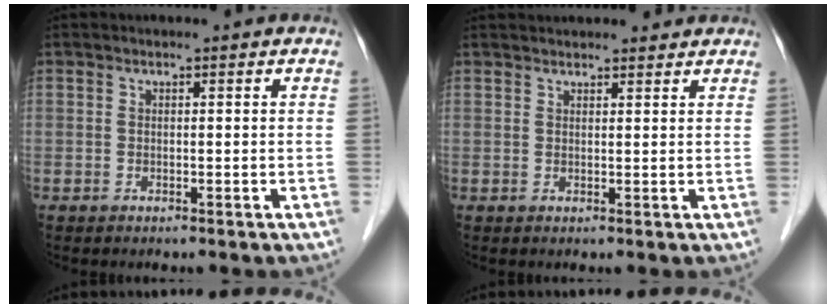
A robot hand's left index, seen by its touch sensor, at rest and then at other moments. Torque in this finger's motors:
{"motor_torque": [0.29, -0.40, 0.25, 0.07]}